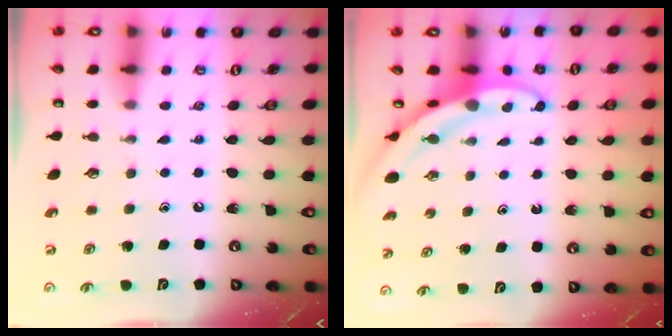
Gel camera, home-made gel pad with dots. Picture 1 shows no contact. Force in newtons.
{"total": 3.6, "press": 3.6, "slide": 0.4}